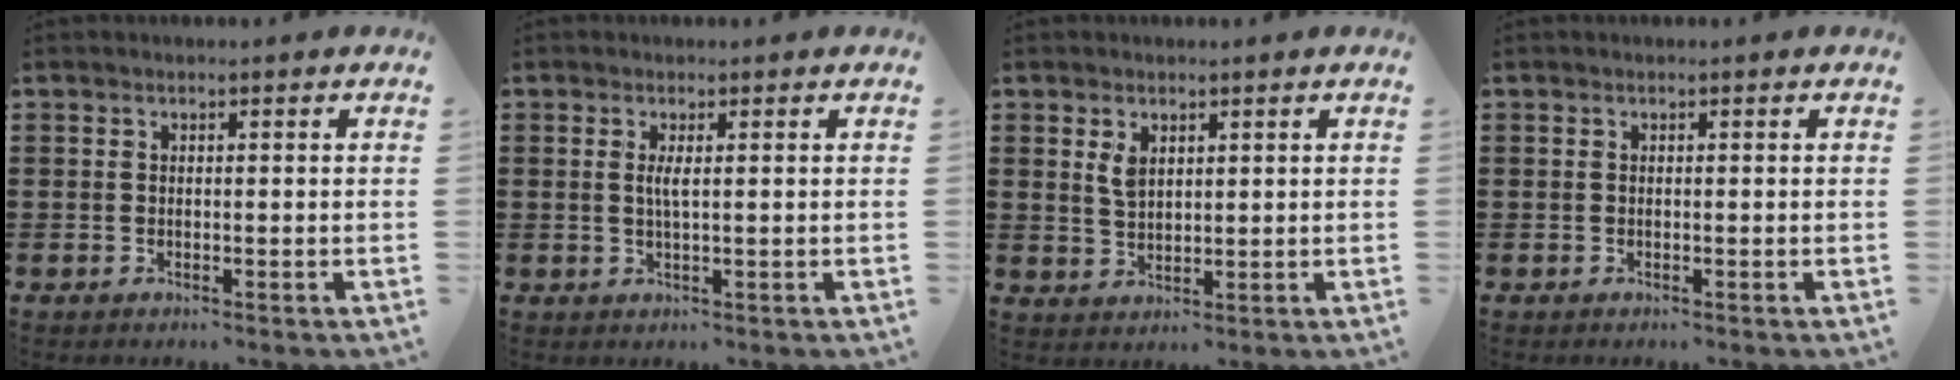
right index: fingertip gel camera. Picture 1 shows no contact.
{"total": 1.9, "force": [0.4, 0.1, 1.9], "torque": [-0.038, -0.003, 0.006]}
{"total": 2.9, "force": [1.5, 1.5, 1.9], "torque": [-0.043, 0.002, 0.028]}
{"total": 0.0}